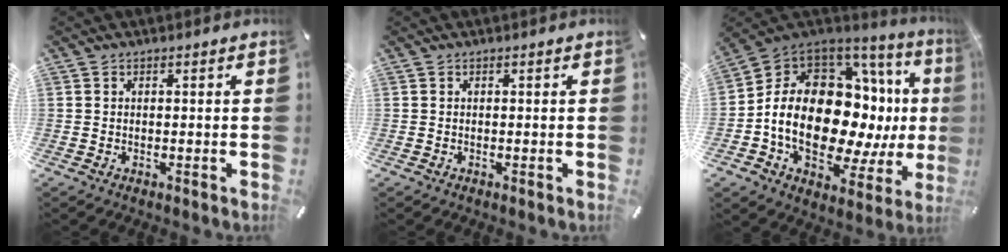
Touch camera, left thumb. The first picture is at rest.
{"total": 0.0}
{"total": 22.9, "force": [-0.6, 14.2, 17.9], "torque": [-0.340, -0.036, -0.003]}